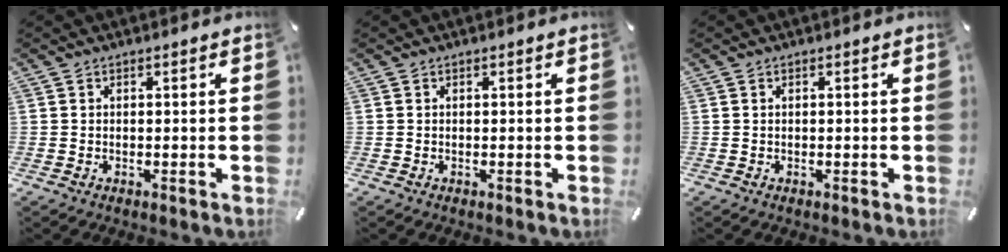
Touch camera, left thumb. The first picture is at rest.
{"total": 0.0}
{"total": 0.0}